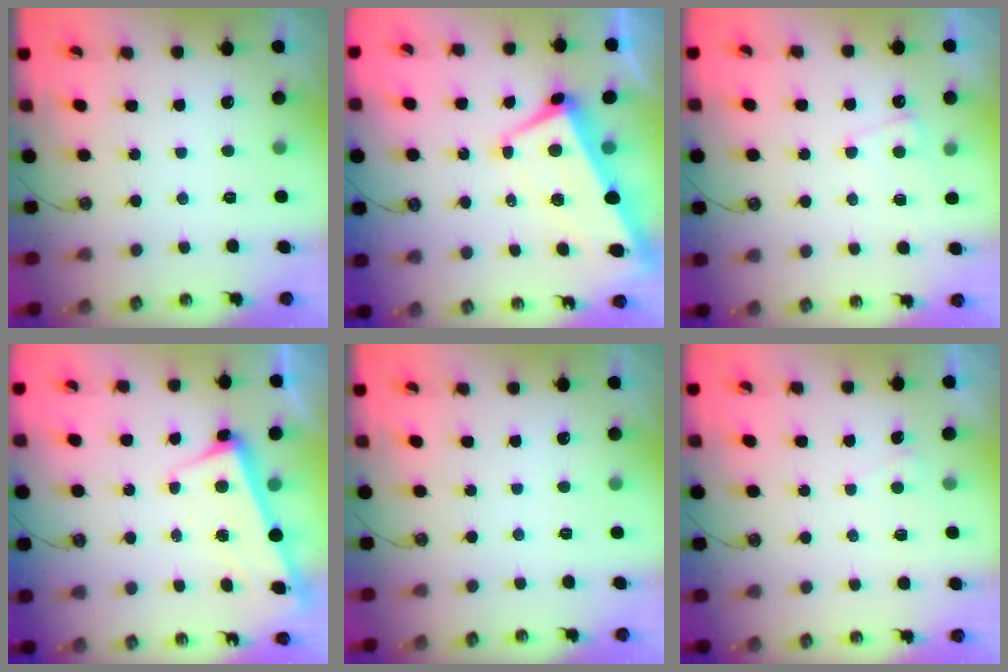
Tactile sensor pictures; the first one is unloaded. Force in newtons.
{"total": 1.7, "press": 1.1, "slide": 1.3}
{"total": 1.0, "press": 0.7, "slide": 0.7}
{"total": 2.5, "press": 2.4, "slide": 0.6}
{"total": 0.0}
{"total": 2.6, "press": 2.6, "slide": 0.1}